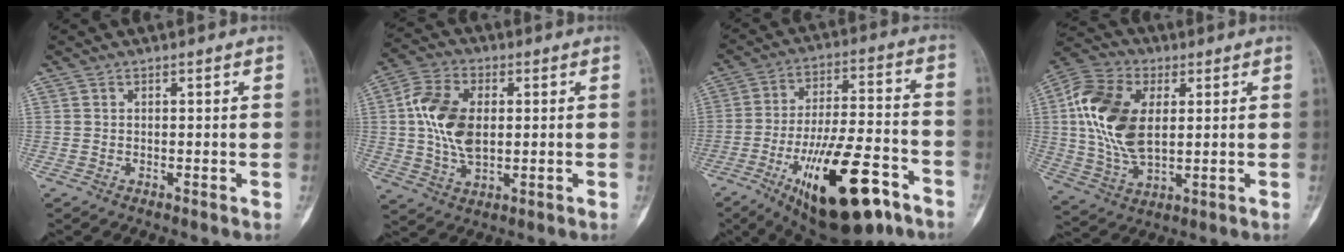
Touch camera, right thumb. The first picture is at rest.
{"total": 11.9, "force": [1.0, 7.3, 9.4], "torque": [-0.183, 0.005, 0.020]}
{"total": 23.2, "force": [-11.8, 8.3, 18.1], "torque": [-0.282, 0.057, -0.178]}
{"total": 16.6, "force": [2.7, 9.9, 13.0], "torque": [-0.258, 0.000, 0.049]}